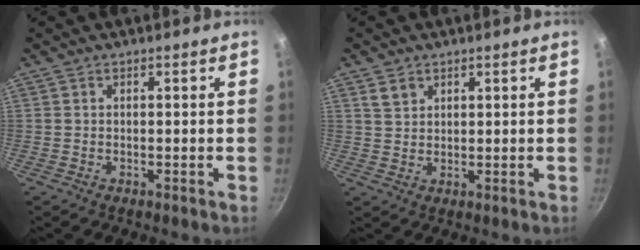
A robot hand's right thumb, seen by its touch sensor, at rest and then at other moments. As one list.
[{"total": 2.9, "force": [1.6, 2.2, 1.0], "torque": [-0.007, -0.001, 0.032]}]